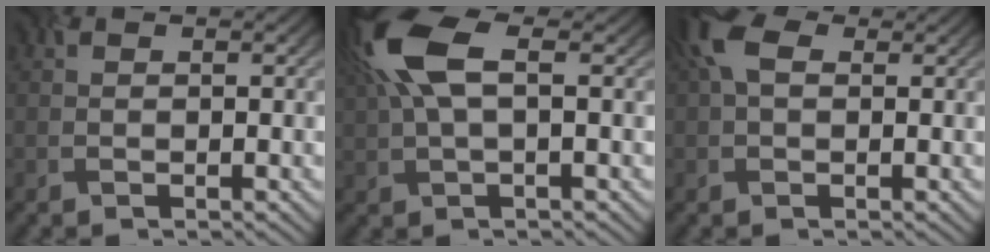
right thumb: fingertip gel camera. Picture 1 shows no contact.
{"total": 8.5, "force": [2.5, 3.5, 7.4], "torque": [-0.182, 0.015, 0.041]}
{"total": 4.9, "force": [1.6, 2.9, 3.6], "torque": [-0.088, 0.014, 0.017]}